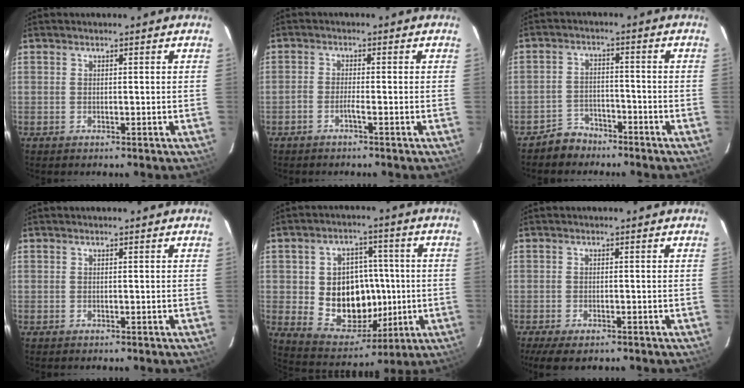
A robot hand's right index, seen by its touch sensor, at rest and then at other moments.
{"total": 1.5, "force": [-1.1, 0.0, 1.0], "torque": [-0.031, 0.004, -0.027]}
{"total": 4.8, "force": [-3.9, 2.8, 0.1], "torque": [-0.017, 0.018, -0.068]}
{"total": 0.0}
{"total": 14.8, "force": [-1.0, 11.9, 8.7], "torque": [-0.177, 0.009, 0.011]}
{"total": 5.6, "force": [-4.0, 1.9, 3.4], "torque": [-0.082, -0.024, -0.068]}